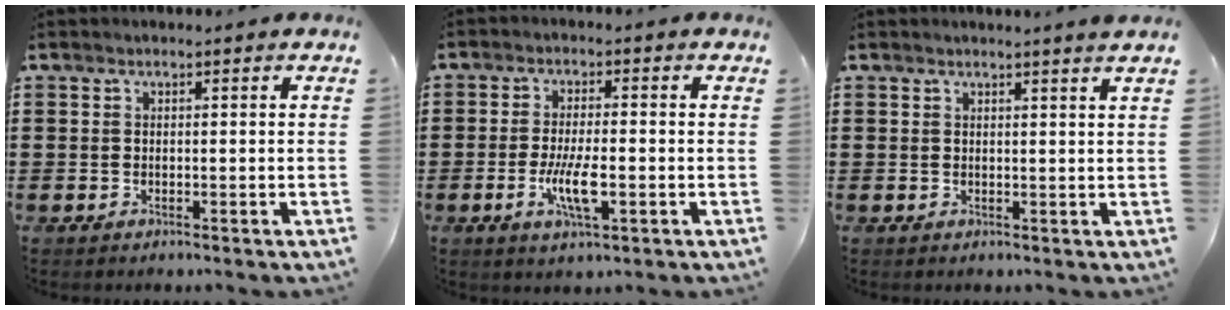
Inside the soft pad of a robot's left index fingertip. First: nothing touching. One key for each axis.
{"total": 6.3, "fx": -1.9, "fy": 1.7, "fz": 5.8, "tx": -0.121, "ty": -0.012, "tz": -0.036}
{"total": 1.6, "fx": 1.4, "fy": -0.5, "fz": 0.6, "tx": -0.012, "ty": -0.004, "tz": 0.026}